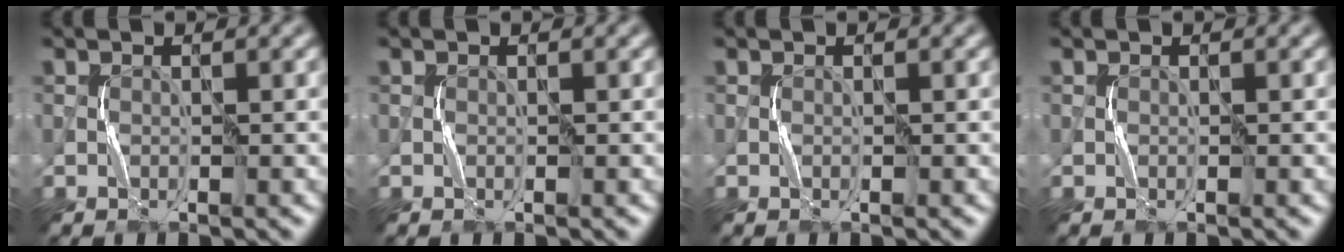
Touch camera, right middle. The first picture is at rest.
{"total": 0.0}
{"total": 0.0}
{"total": 0.0}